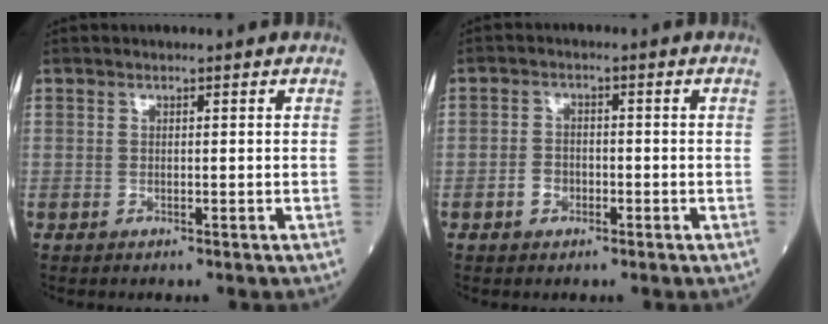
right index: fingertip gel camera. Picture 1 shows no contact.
{"total": 2.6, "force": [-1.1, 2.0, 1.3], "torque": [-0.024, 0.004, -0.018]}